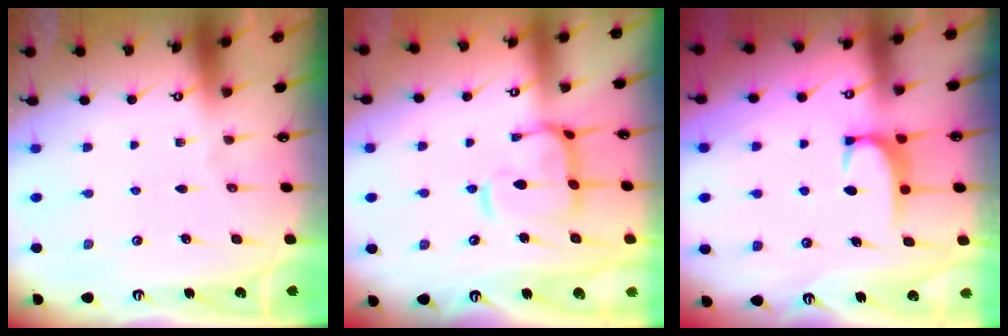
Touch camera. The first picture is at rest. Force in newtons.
{"total": 7.7, "press": 7.6, "slide": 1.0}
{"total": 1.7, "press": 1.6, "slide": 0.4}